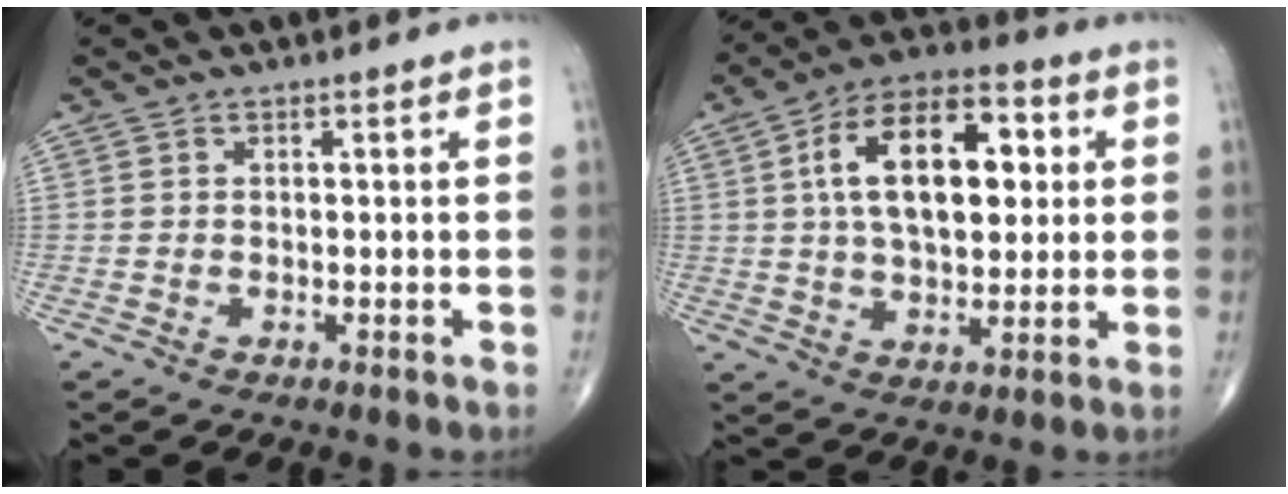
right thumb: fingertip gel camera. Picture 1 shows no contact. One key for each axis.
{"total": 18.5, "fx": 3.8, "fy": 10.1, "fz": 15.0, "tx": -0.222, "ty": 0.015, "tz": 0.059}